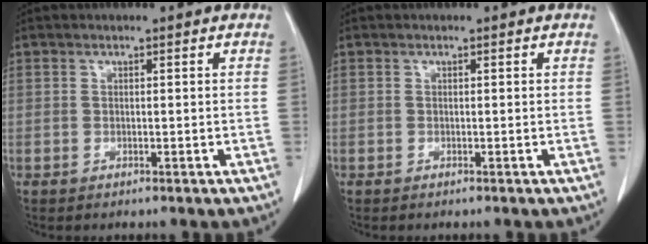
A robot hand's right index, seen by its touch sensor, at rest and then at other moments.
{"total": 0.0}